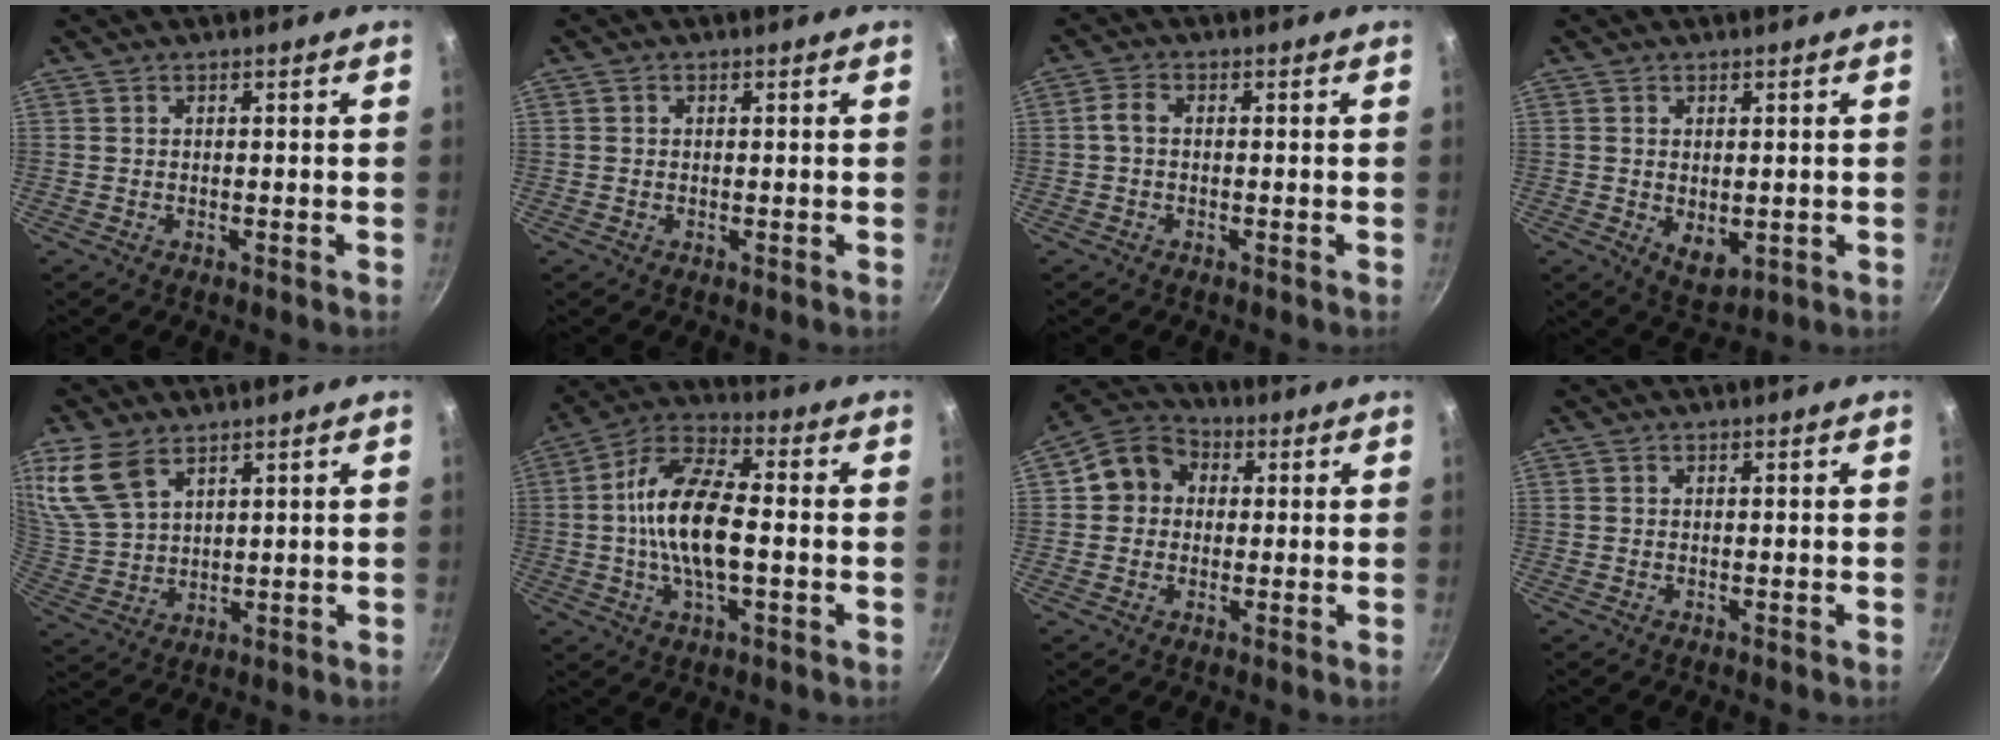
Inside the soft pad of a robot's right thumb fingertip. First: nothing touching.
{"total": 0.5, "force": [0.1, 0.5, 0.2], "torque": [-0.001, 0.003, 0.002]}
{"total": 2.3, "force": [-0.3, 1.4, 1.8], "torque": [-0.041, 0.012, -0.010]}
{"total": 5.3, "force": [-0.2, 3.2, 4.1], "torque": [-0.061, -0.017, 0.008]}
{"total": 11.4, "force": [6.8, 6.5, 6.4], "torque": [-0.130, -0.014, 0.151]}
{"total": 14.8, "force": [-0.9, 6.5, 13.3], "torque": [-0.242, 0.030, -0.031]}
{"total": 8.3, "force": [1.0, 7.3, 3.7], "torque": [-0.030, 0.016, -0.002]}
{"total": 0.0}